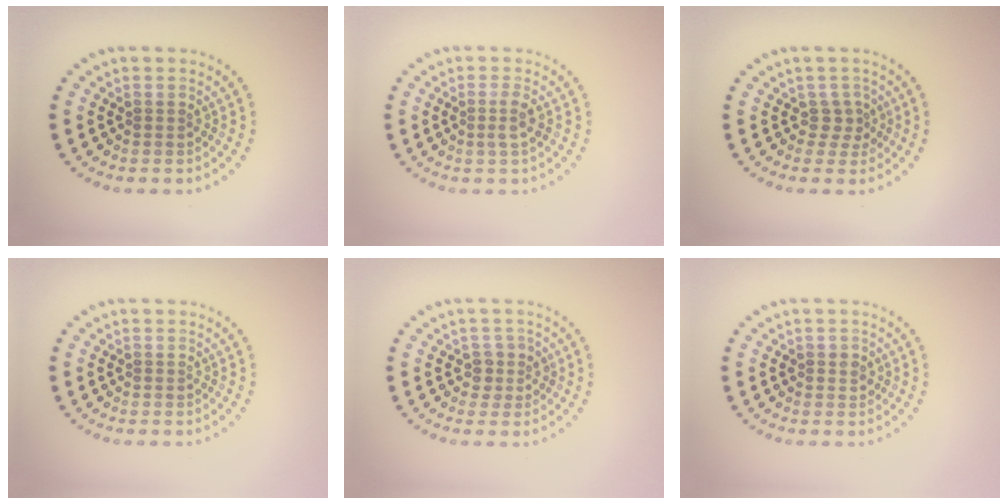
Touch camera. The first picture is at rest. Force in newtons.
{"total": 1.5, "press": 1.2, "slide": 0.9}
{"total": 1.9, "press": 1.3, "slide": 1.3}
{"total": 0.0}
{"total": 1.6, "press": 1.4, "slide": 0.9}
{"total": 0.9, "press": 0.9, "slide": 0.2}